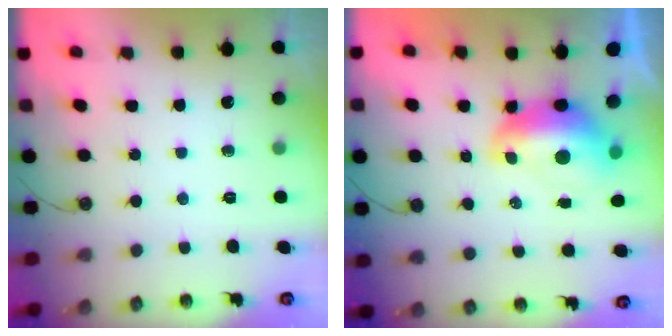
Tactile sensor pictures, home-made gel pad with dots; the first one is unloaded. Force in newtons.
{"total": 2.9, "press": 2.8, "slide": 0.7}